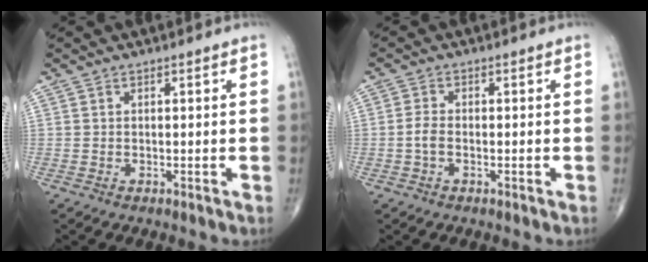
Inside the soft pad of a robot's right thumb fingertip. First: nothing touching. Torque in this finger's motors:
{"motor_torque": [-0.26, 0.27, 0.12, 0.23, -0.04]}